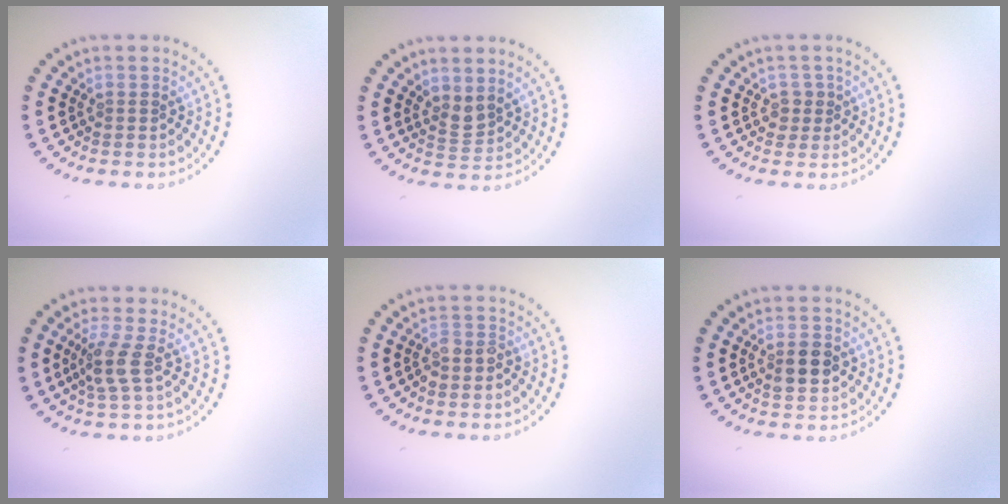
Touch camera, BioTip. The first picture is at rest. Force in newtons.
{"total": 1.8, "press": 1.4, "slide": 1.2}
{"total": 1.4, "press": 1.2, "slide": 0.7}
{"total": 2.3, "press": 1.9, "slide": 1.4}
{"total": 1.8, "press": 1.6, "slide": 0.9}
{"total": 2.7, "press": 2.7, "slide": 0.2}